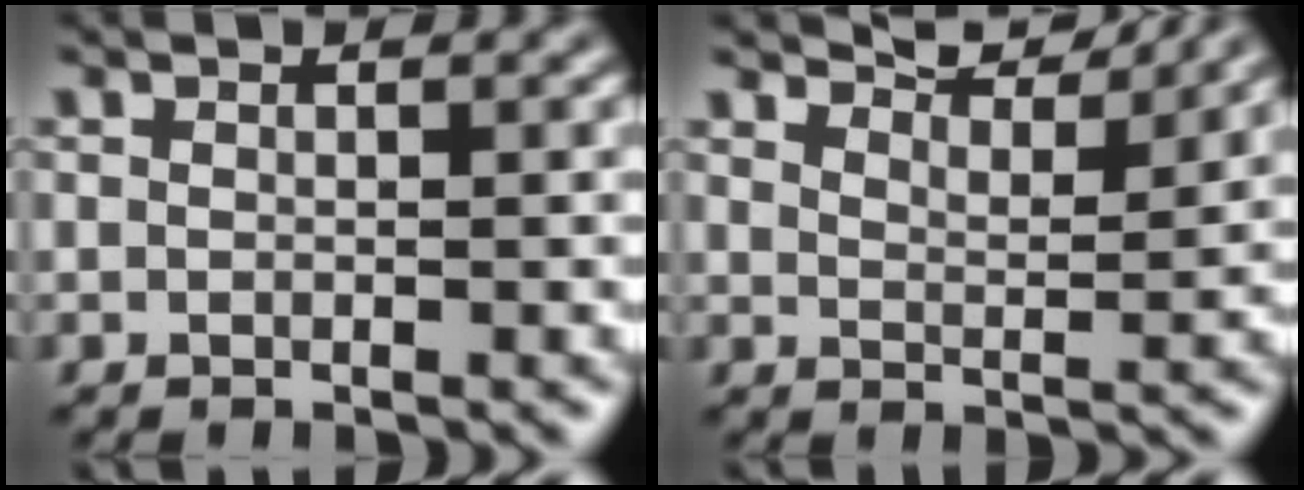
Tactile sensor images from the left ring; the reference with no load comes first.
{"total": 5.1, "force": [4.8, 0.6, 1.6], "torque": [-0.032, 0.005, 0.065]}